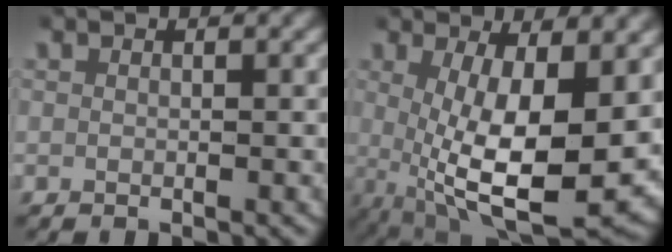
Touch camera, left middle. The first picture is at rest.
{"total": 11.2, "force": [-0.5, 4.5, 10.2], "torque": [-0.169, -0.041, 0.015]}